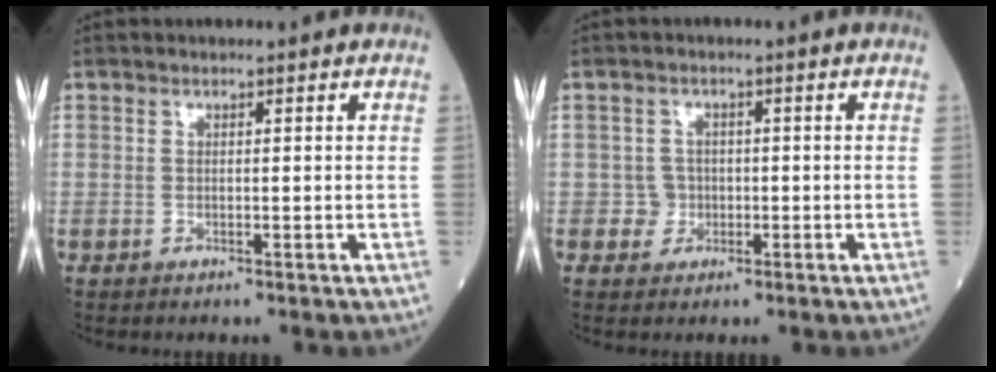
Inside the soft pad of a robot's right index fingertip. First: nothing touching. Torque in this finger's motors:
{"motor_torque": [-0.01, 0.02, -0.01, 0.00]}